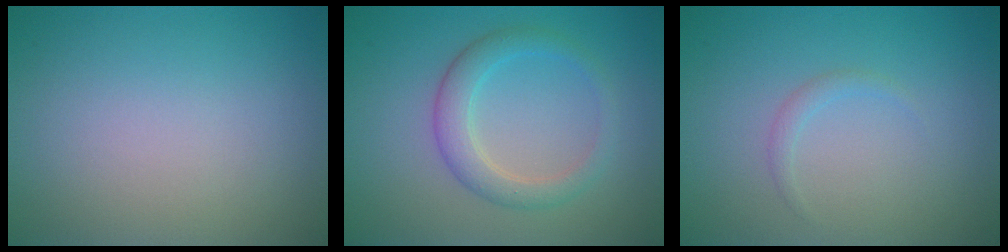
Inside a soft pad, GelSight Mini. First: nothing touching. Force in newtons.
{"total": 2.2, "press": 2.2, "slide": 0.2}
{"total": 0.8, "press": 0.8, "slide": 0.1}